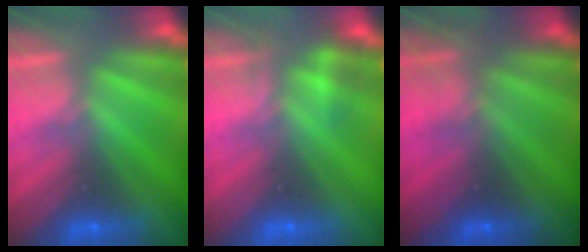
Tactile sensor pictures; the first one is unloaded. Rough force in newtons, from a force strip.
{"total": 2.3}
{"total": 2.9}